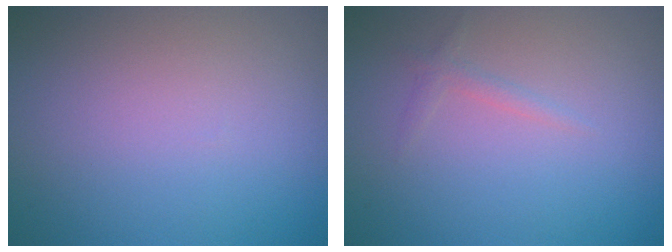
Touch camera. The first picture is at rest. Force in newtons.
{"total": 0.9, "press": 0.9, "slide": 0.1}